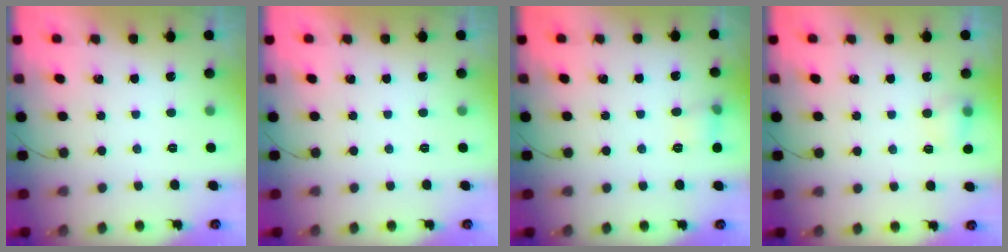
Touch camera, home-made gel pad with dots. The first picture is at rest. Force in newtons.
{"total": 0.0}
{"total": 5.8, "press": 5.6, "slide": 1.7}
{"total": 5.2, "press": 4.9, "slide": 1.6}